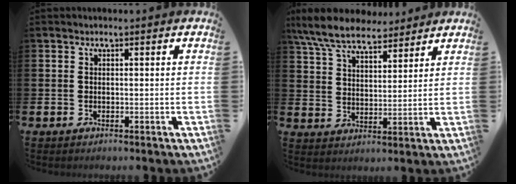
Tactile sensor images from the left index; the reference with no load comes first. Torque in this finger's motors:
{"motor_torque": [0.53, -1.61, 0.12, 0.21]}